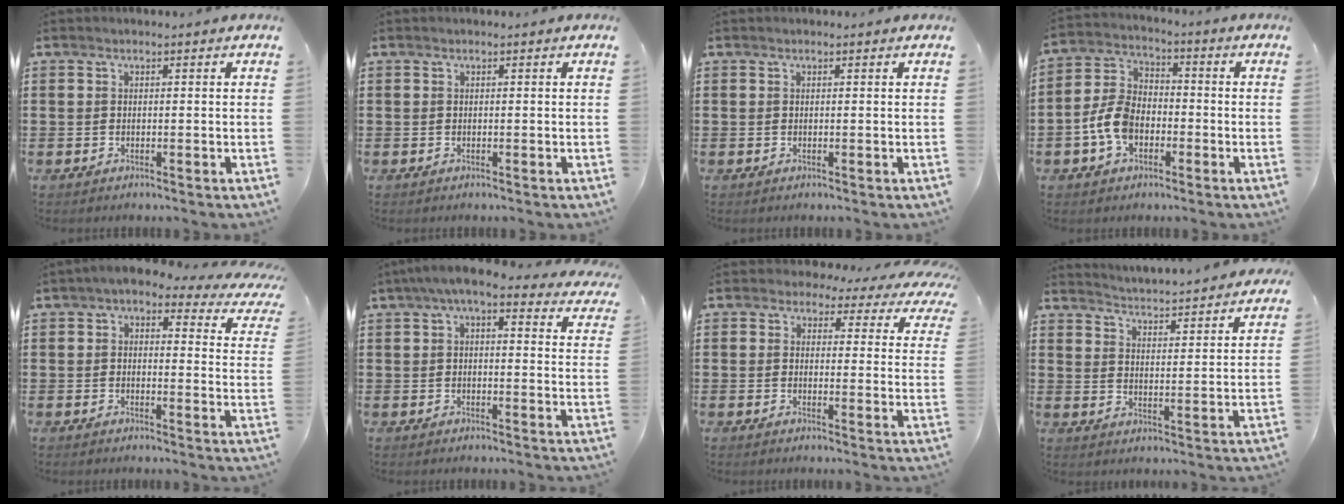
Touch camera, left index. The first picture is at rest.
{"total": 0.0}
{"total": 0.0}
{"total": 7.6, "force": [-2.6, 5.1, 5.1], "torque": [-0.137, 0.006, -0.059]}
{"total": 3.6, "force": [2.7, 1.0, 2.2], "torque": [-0.046, -0.015, 0.041]}
{"total": 6.5, "force": [4.9, 1.1, 4.1], "torque": [-0.092, -0.006, 0.089]}
{"total": 3.0, "force": [2.5, 1.3, 0.9], "torque": [-0.024, -0.013, 0.040]}
{"total": 3.8, "force": [3.7, -0.5, -0.1], "torque": [-0.021, -0.035, 0.059]}